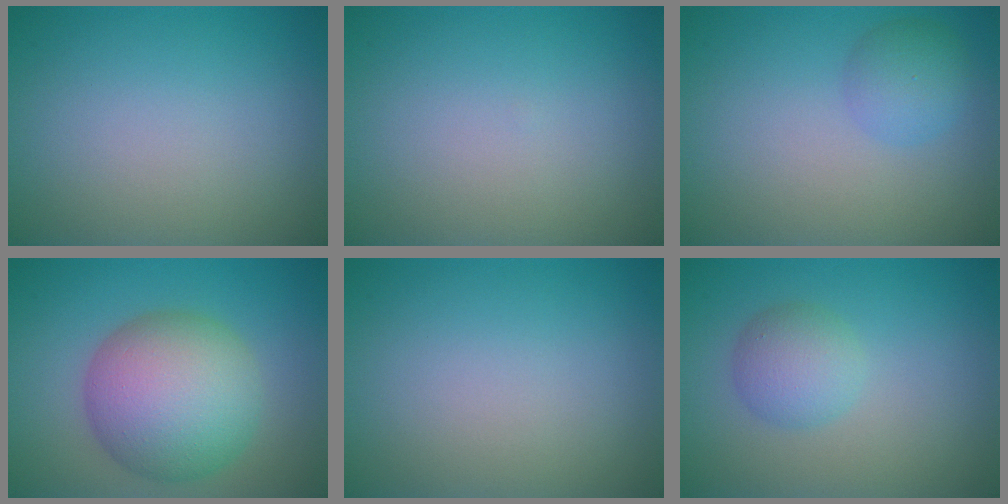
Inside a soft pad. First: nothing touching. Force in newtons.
{"total": 0.0}
{"total": 2.5, "press": 2.5, "slide": 0.1}
{"total": 9.7, "press": 9.7, "slide": 0.2}
{"total": 0.0}
{"total": 2.9, "press": 2.9, "slide": 0.1}